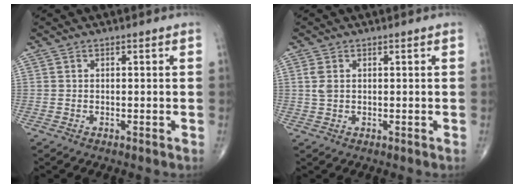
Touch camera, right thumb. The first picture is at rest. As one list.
[{"total": 2.2, "force": [0.5, 1.4, 1.7], "torque": [-0.042, 0.003, 0.012]}]